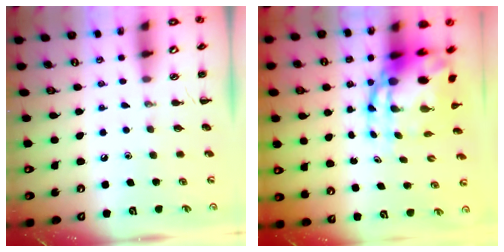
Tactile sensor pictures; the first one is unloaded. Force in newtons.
{"total": 11.0, "press": 10.7, "slide": 2.8}